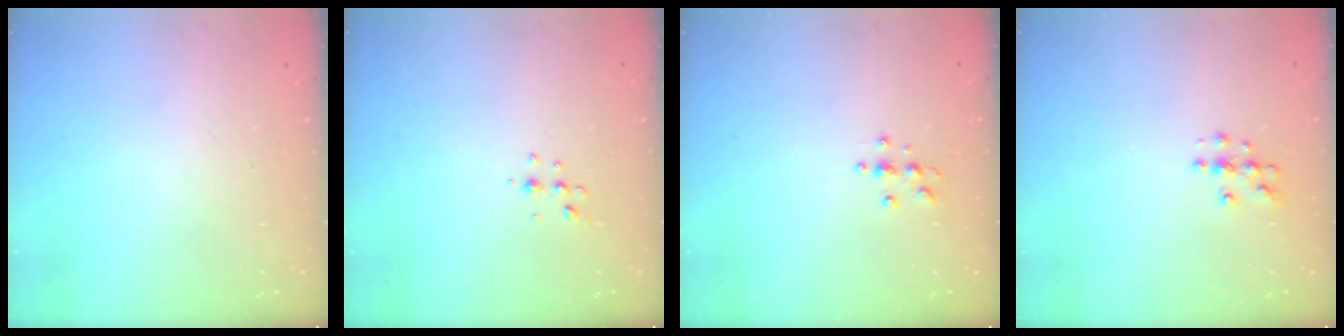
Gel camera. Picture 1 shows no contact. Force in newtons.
{"total": 3.8, "press": 3.6, "slide": 1.4}
{"total": 3.3, "press": 3.3, "slide": 0.5}
{"total": 3.9, "press": 3.9, "slide": 0.3}